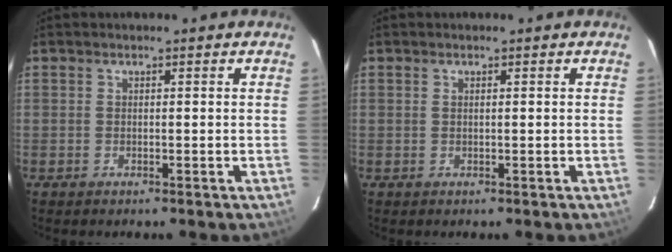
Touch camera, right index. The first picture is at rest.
{"total": 0.0}